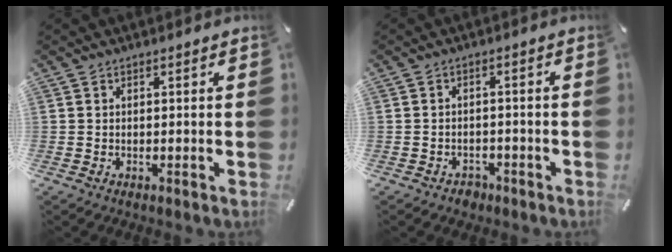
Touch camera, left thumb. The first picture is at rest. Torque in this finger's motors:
{"motor_torque": [-0.01, 0.21, -0.12, 0.12, -0.02]}